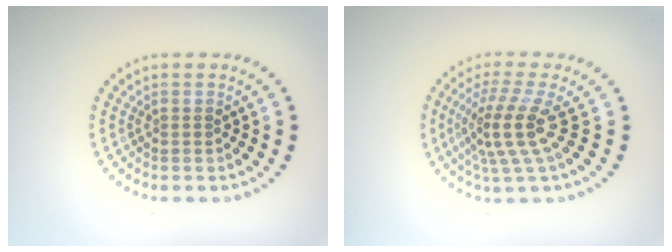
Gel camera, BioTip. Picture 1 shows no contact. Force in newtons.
{"total": 4.2, "press": 2.9, "slide": 3.1}